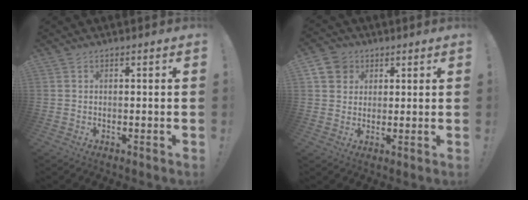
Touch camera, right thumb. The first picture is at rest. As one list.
[{"total": 6.9, "force": [3.2, 5.7, 2.1], "torque": [-0.037, -0.010, 0.065]}]